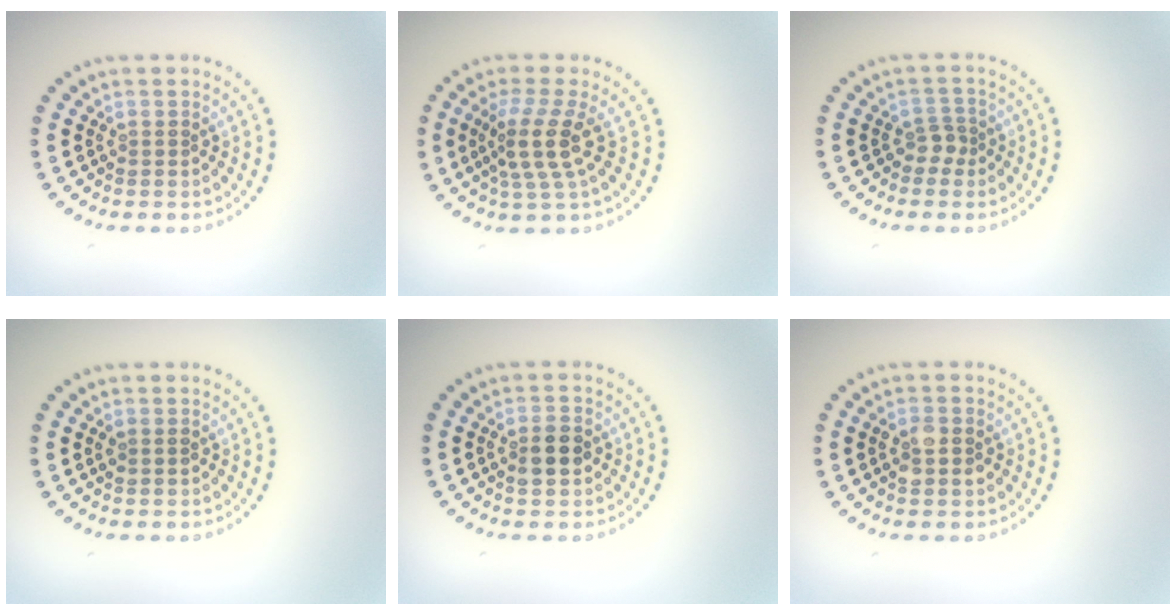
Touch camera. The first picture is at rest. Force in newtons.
{"total": 3.7, "press": 2.9, "slide": 2.3}
{"total": 1.4, "press": 1.0, "slide": 0.9}
{"total": 0.8, "press": 0.8, "slide": 0.1}
{"total": 3.0, "press": 3.0, "slide": 0.1}
{"total": 2.9, "press": 2.9, "slide": 0.1}